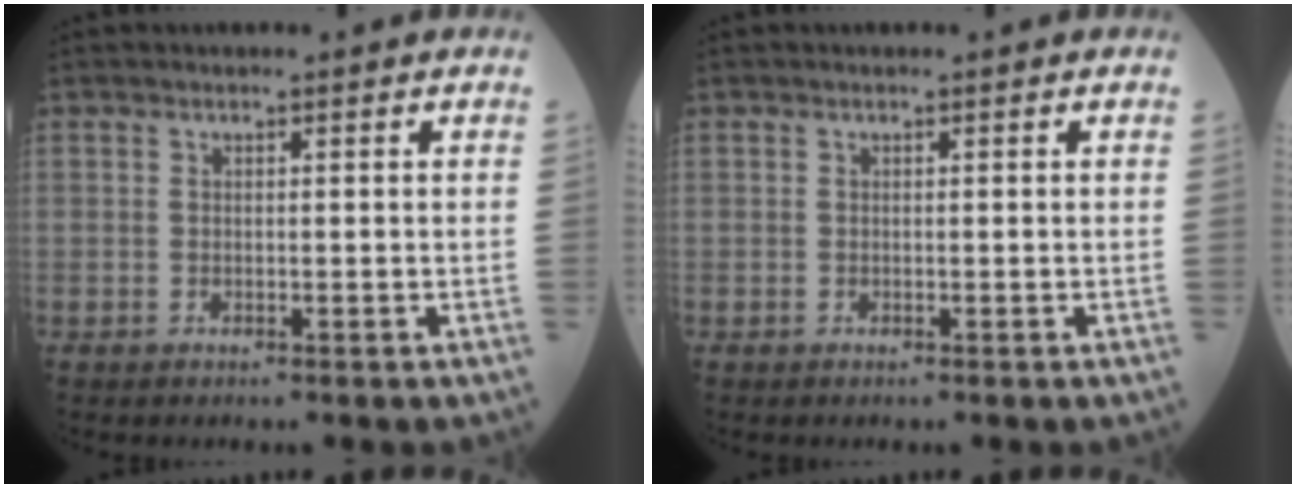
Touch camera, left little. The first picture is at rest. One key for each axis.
{"total": 0.0}